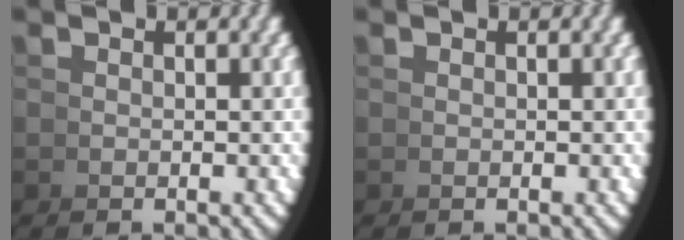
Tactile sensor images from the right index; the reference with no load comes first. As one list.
[{"total": 0.0}]